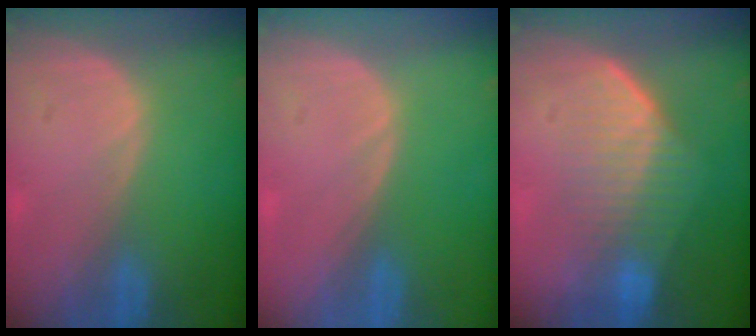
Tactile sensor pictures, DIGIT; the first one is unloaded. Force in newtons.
{"total": 0.0}
{"total": 7.2, "press": 6.7, "slide": 2.8}